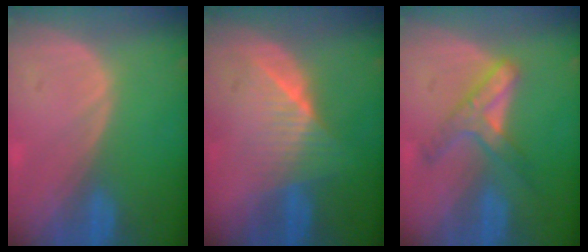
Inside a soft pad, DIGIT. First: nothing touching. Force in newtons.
{"total": 6.4, "press": 6.0, "slide": 2.2}
{"total": 5.5, "press": 5.4, "slide": 1.4}